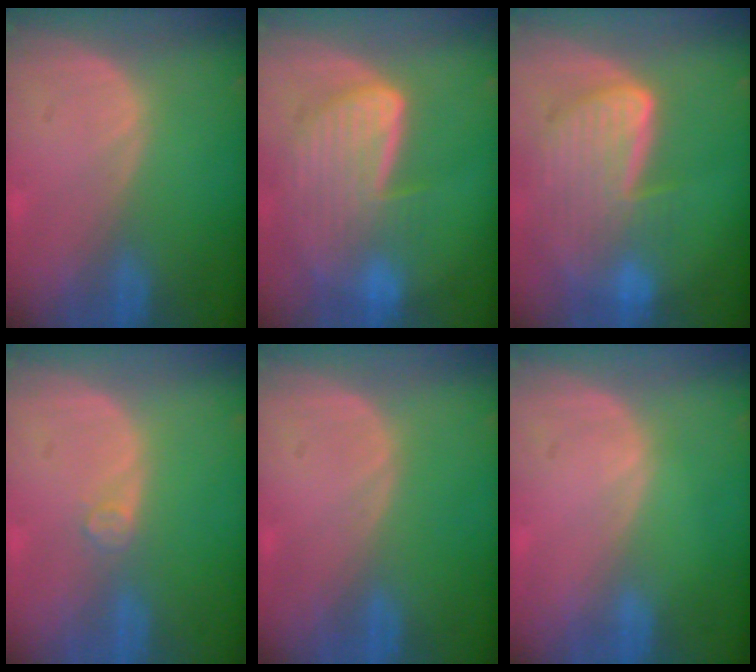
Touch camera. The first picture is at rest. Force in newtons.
{"total": 9.0, "press": 7.9, "slide": 4.2}
{"total": 9.2, "press": 8.0, "slide": 4.5}
{"total": 1.5, "press": 1.5, "slide": 0.2}
{"total": 0.0}
{"total": 0.0}